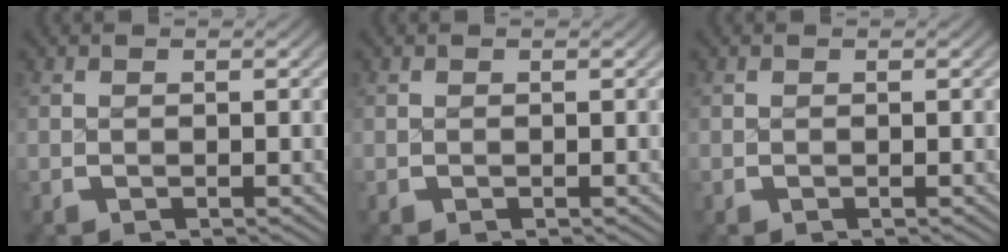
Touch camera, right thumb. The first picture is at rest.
{"total": 0.0}
{"total": 0.0}